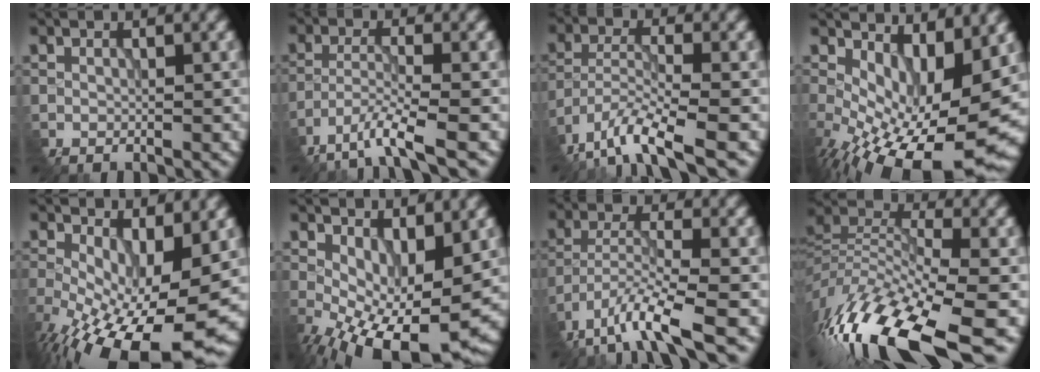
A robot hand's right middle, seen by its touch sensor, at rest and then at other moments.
{"total": 4.7, "force": [-3.8, 0.3, 2.7], "torque": [-0.057, -0.005, -0.078]}
{"total": 6.8, "force": [-5.2, 1.4, 4.1], "torque": [-0.082, -0.007, -0.105]}
{"total": 13.2, "force": [-1.8, 6.9, 11.1], "torque": [-0.167, -0.029, -0.013]}
{"total": 14.3, "force": [-4.6, 6.3, 12.0], "torque": [-0.211, -0.037, -0.059]}
{"total": 11.1, "force": [-2.5, 5.7, 9.2], "torque": [-0.155, -0.029, -0.022]}
{"total": 6.5, "force": [-4.8, 1.0, 4.1], "torque": [-0.084, -0.004, -0.095]}
{"total": 13.7, "force": [-8.1, 4.7, 10.0], "torque": [-0.217, 0.001, -0.145]}